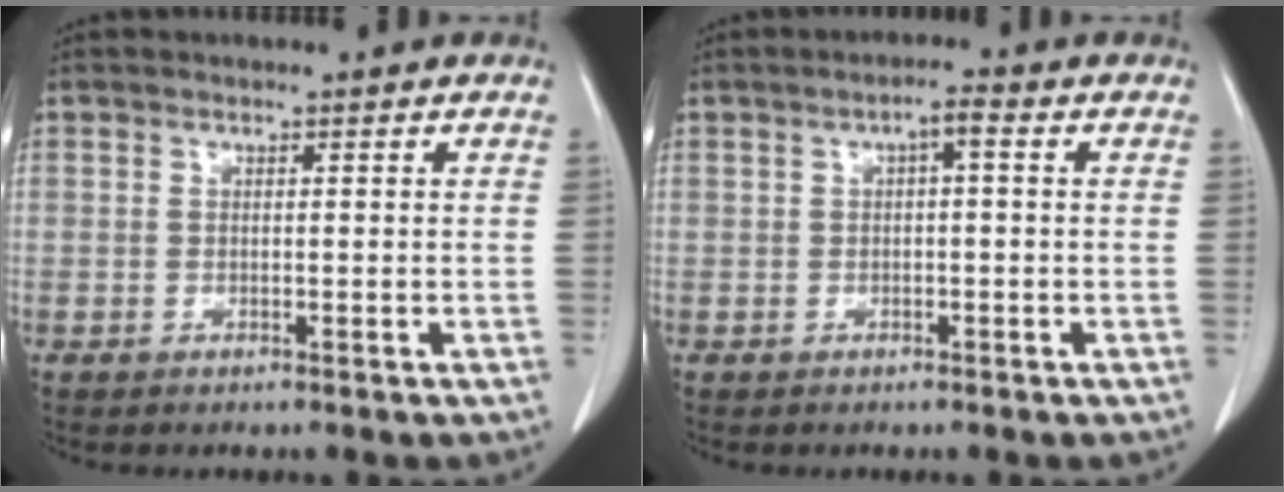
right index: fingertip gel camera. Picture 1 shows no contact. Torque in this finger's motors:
{"motor_torque": [0.23, -0.05, 0.01, 0.03]}